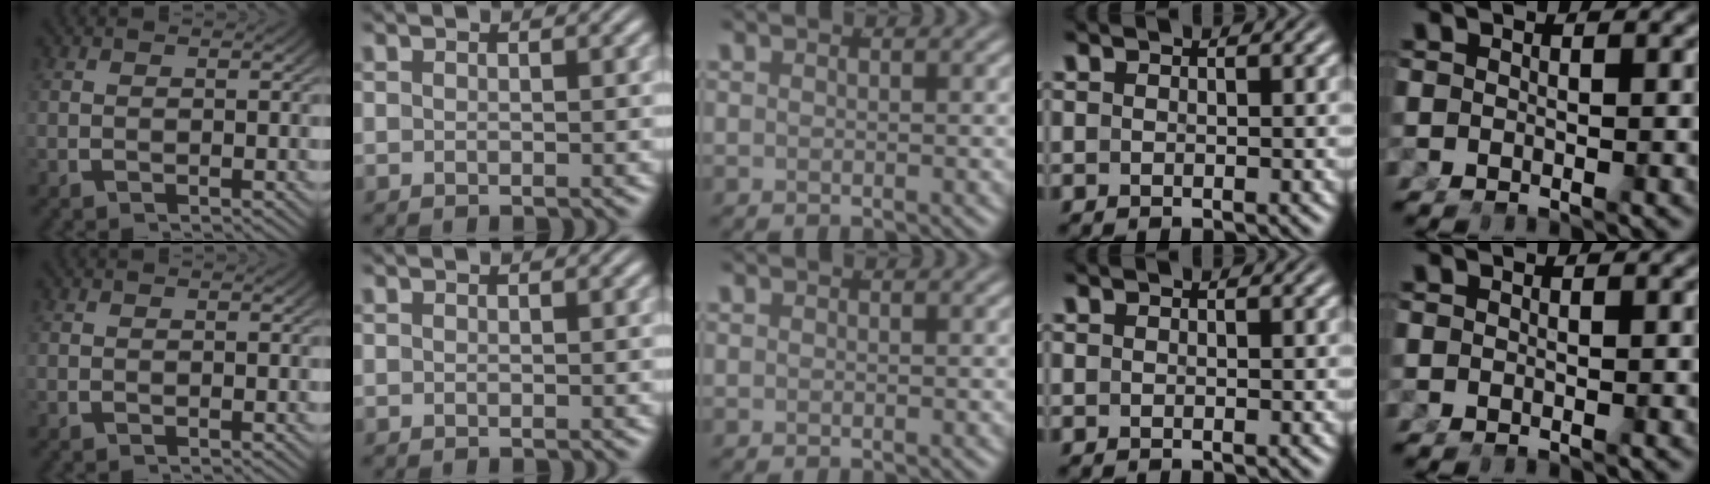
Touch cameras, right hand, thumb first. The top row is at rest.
{}